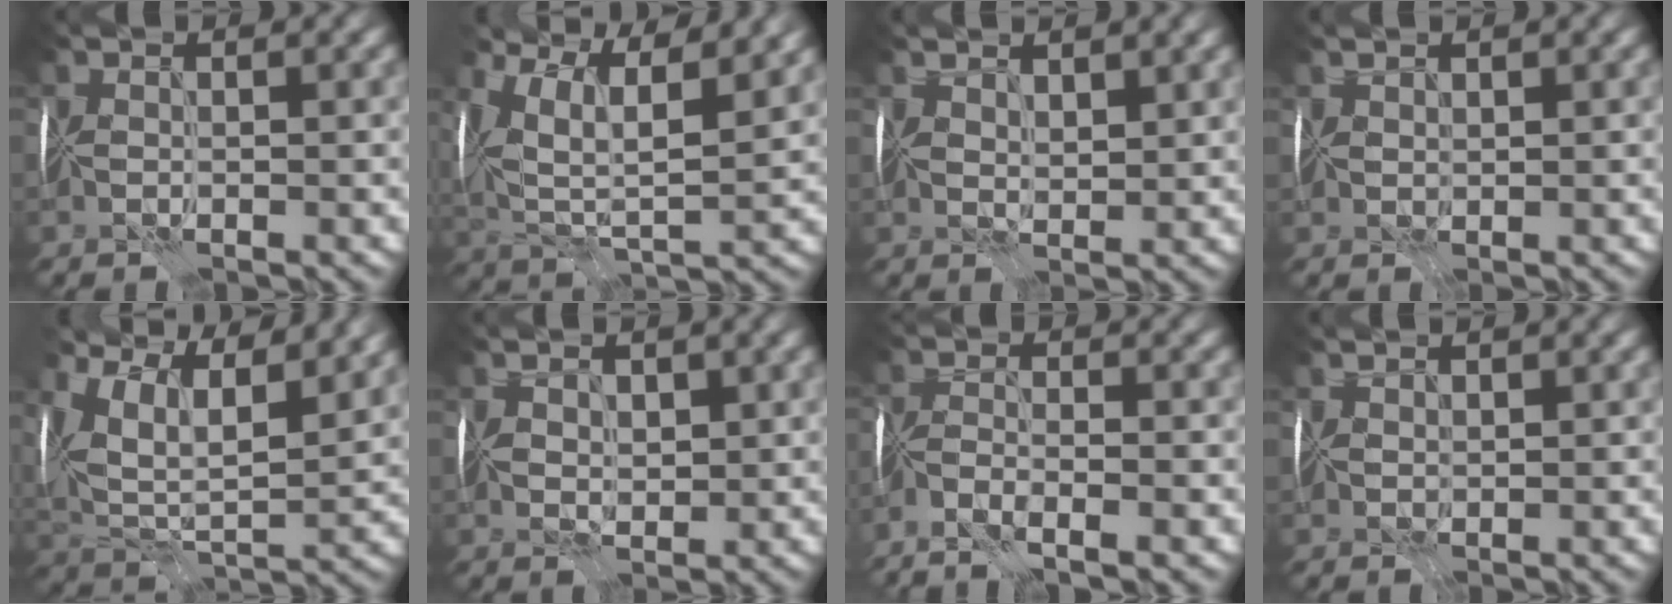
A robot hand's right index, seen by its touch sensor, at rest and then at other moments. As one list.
[{"total": 9.9, "force": [5.4, 4.5, 6.9], "torque": [-0.126, 0.004, 0.097]}, {"total": 2.5, "force": [2.1, 0.8, 1.1], "torque": [-0.027, 0.003, 0.038]}, {"total": 1.6, "force": [1.4, 0.7, 0.3], "torque": [-0.010, 0.009, 0.024]}, {"total": 10.1, "force": [6.6, 4.3, 6.3], "torque": [-0.108, 0.009, 0.109]}, {"total": 2.2, "force": [0.8, 1.5, 1.4], "torque": [-0.030, 0.001, 0.013]}, {"total": 4.2, "force": [-2.9, 0.9, 3.0], "torque": [-0.061, 0.001, -0.061]}, {"total": 1.6, "force": [1.4, 0.7, 0.4], "torque": [-0.010, 0.009, 0.024]}]